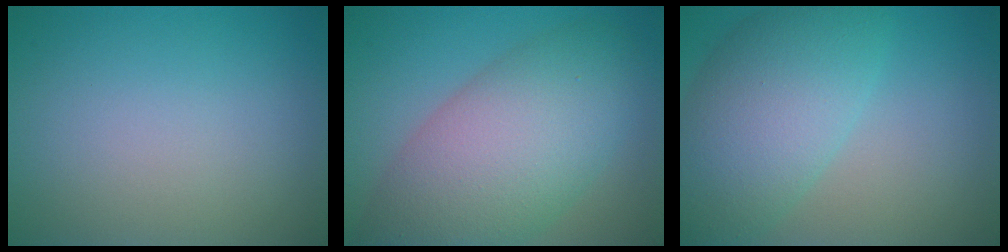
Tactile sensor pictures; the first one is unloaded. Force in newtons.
{"total": 9.8, "press": 9.8, "slide": 0.4}
{"total": 8.0, "press": 8.0, "slide": 0.2}